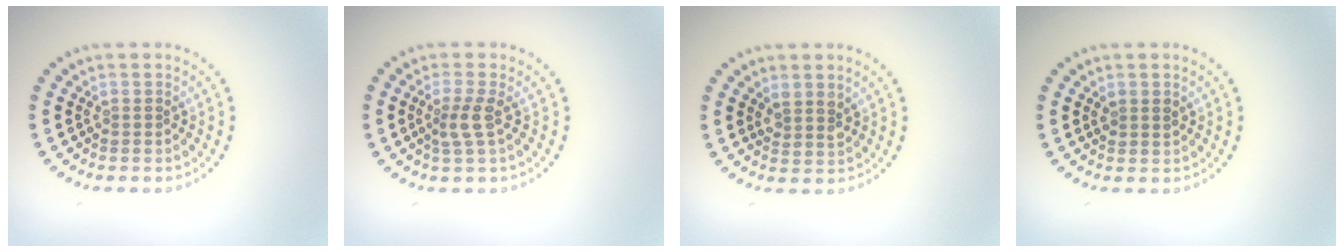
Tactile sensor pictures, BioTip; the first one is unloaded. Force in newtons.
{"total": 2.1, "press": 1.6, "slide": 1.3}
{"total": 1.7, "press": 1.5, "slide": 0.8}
{"total": 1.1, "press": 1.0, "slide": 0.5}